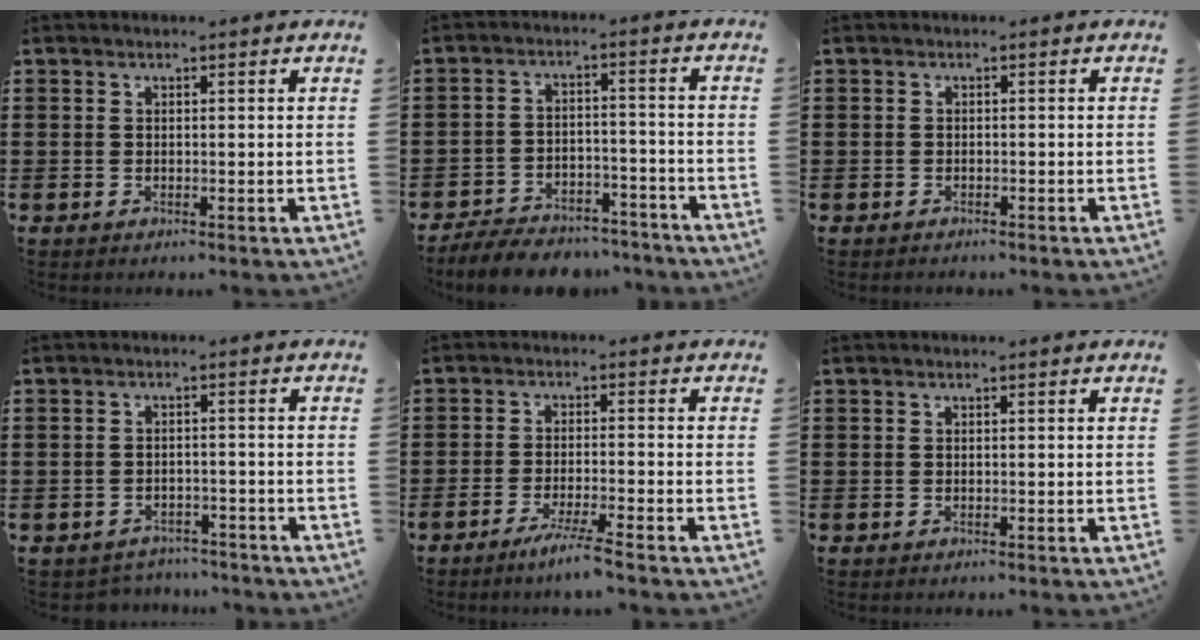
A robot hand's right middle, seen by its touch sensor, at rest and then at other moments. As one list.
[{"total": 6.8, "force": [-6.6, 1.5, 1.0], "torque": [-0.021, 0.015, -0.130]}, {"total": 1.0, "force": [-0.8, 0.5, -0.3], "torque": [0.005, 0.002, -0.017]}, {"total": 2.5, "force": [-2.3, 0.6, -0.5], "torque": [0.000, 0.001, -0.052]}, {"total": 4.1, "force": [-3.1, -0.4, 2.5], "torque": [-0.046, -0.011, -0.056]}, {"total": 0.0}]